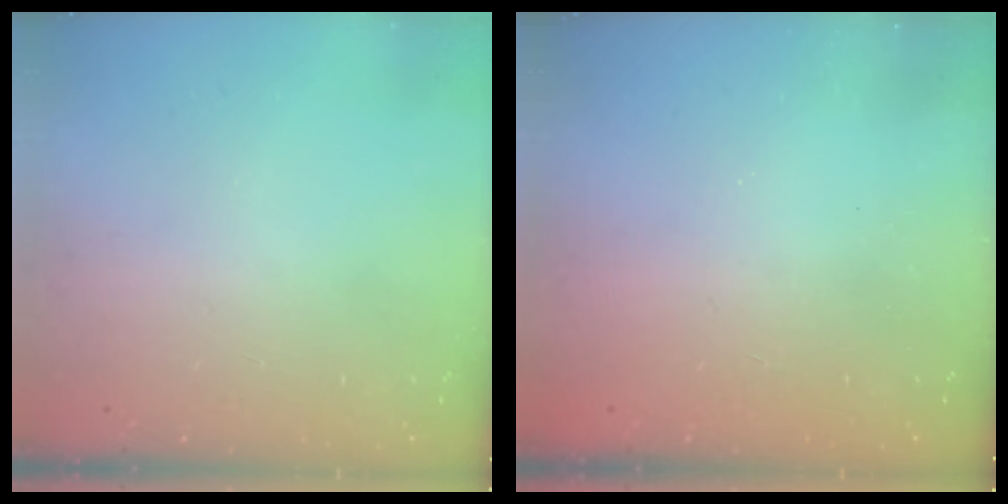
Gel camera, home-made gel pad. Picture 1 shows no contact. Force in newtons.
{"total": 2.5, "press": 2.4, "slide": 0.8}